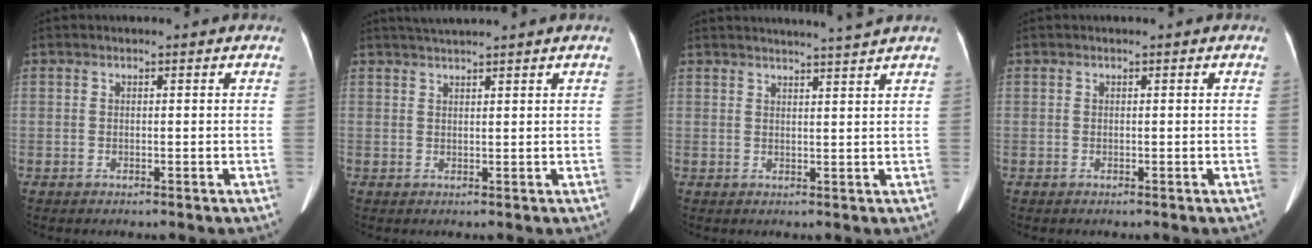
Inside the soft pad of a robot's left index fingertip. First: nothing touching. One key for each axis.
{"total": 3.5, "fx": 3.1, "fy": -0.9, "fz": 1.4, "tx": -0.018, "ty": 0.023, "tz": 0.057}
{"total": 6.0, "fx": 5.4, "fy": -1.7, "fz": 1.8, "tx": -0.024, "ty": -0.002, "tz": 0.068}
{"total": 0.0}